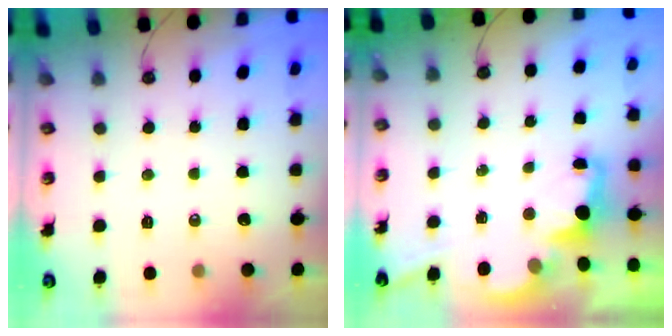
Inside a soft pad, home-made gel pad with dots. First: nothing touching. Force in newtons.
{"total": 2.5, "press": 2.4, "slide": 0.8}